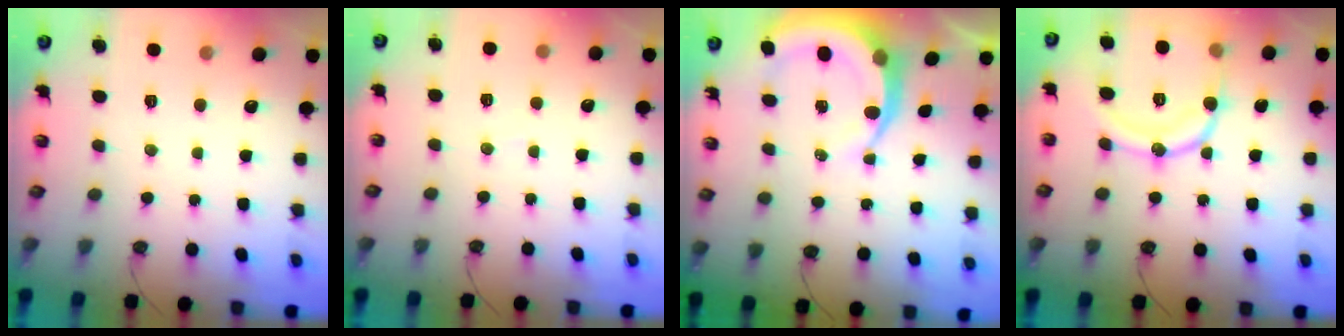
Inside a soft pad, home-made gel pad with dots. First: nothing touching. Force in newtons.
{"total": 2.6, "press": 2.6, "slide": 0.2}
{"total": 7.7, "press": 7.6, "slide": 1.0}
{"total": 15.7, "press": 15.6, "slide": 1.5}